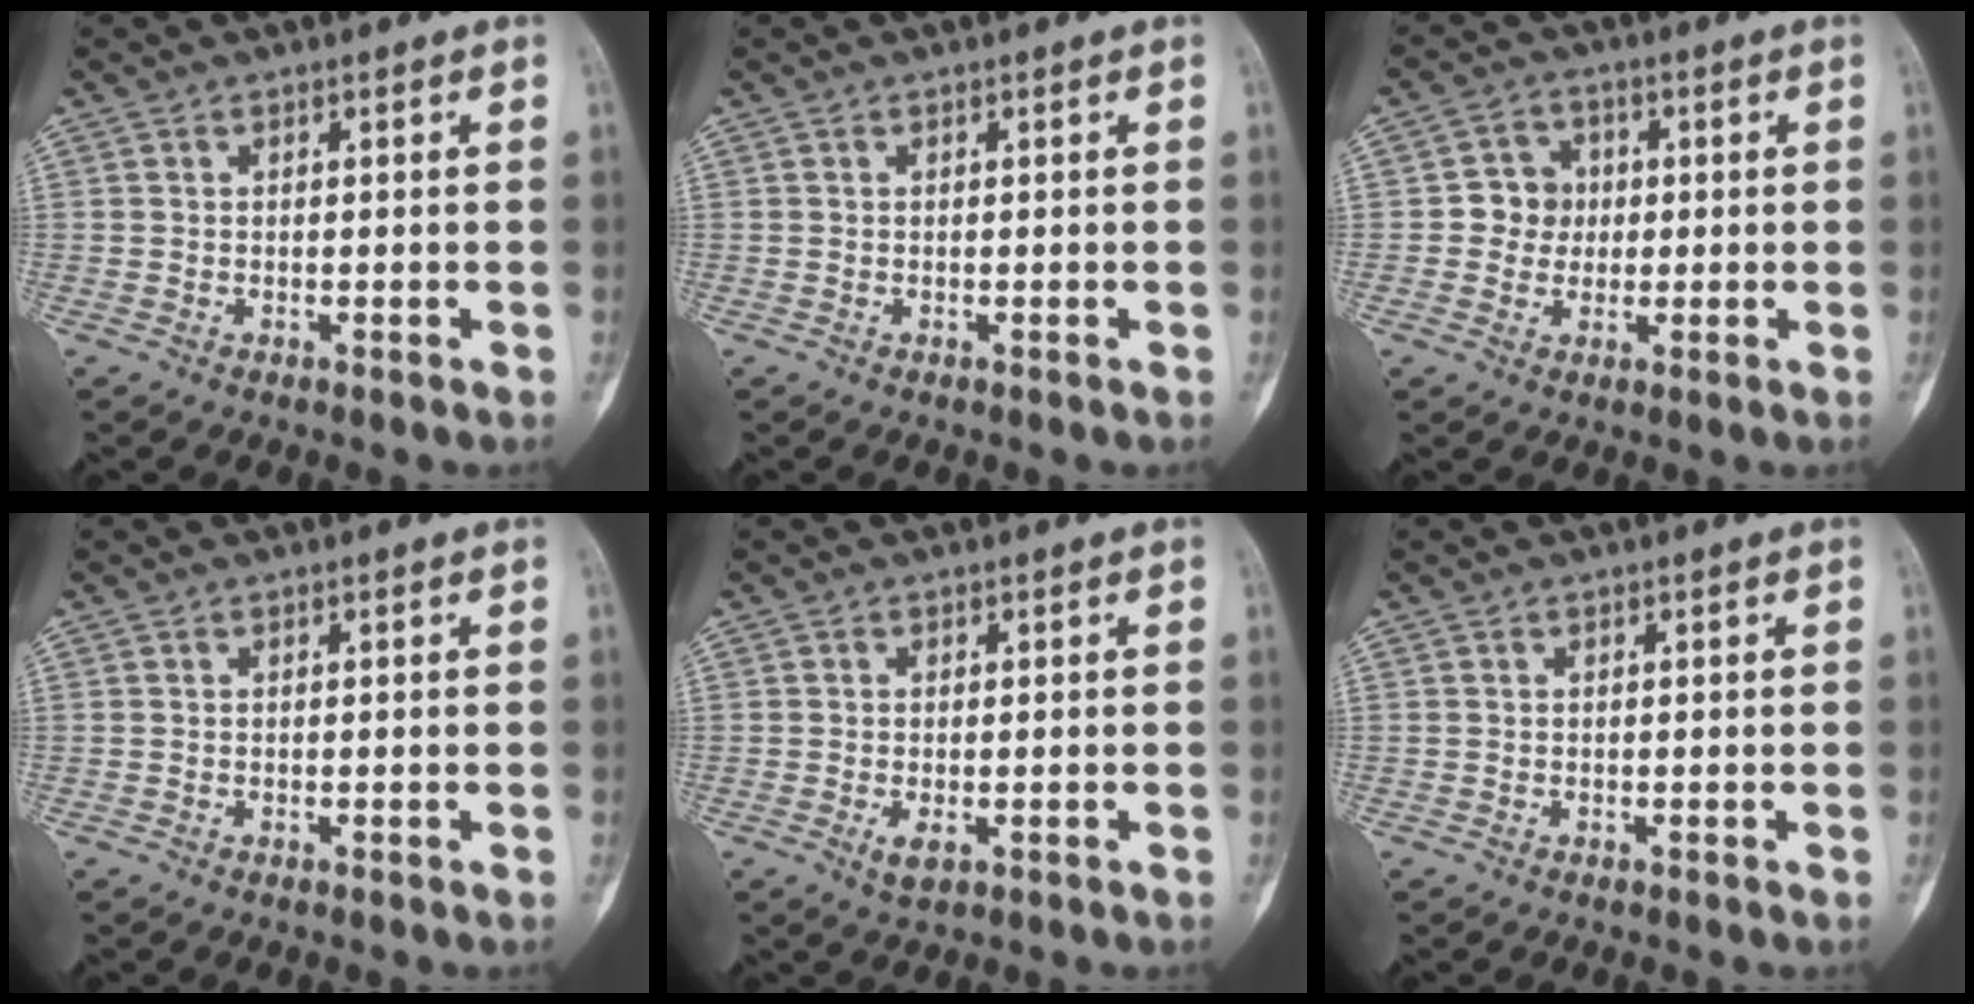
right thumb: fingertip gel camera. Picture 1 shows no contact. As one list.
[{"total": 0.0}, {"total": 5.6, "force": [0.1, 5.3, 1.8], "torque": [0.007, 0.011, -0.004]}, {"total": 0.0}, {"total": 2.3, "force": [-0.8, 1.1, 1.9], "torque": [-0.035, -0.003, -0.012]}, {"total": 0.0}]